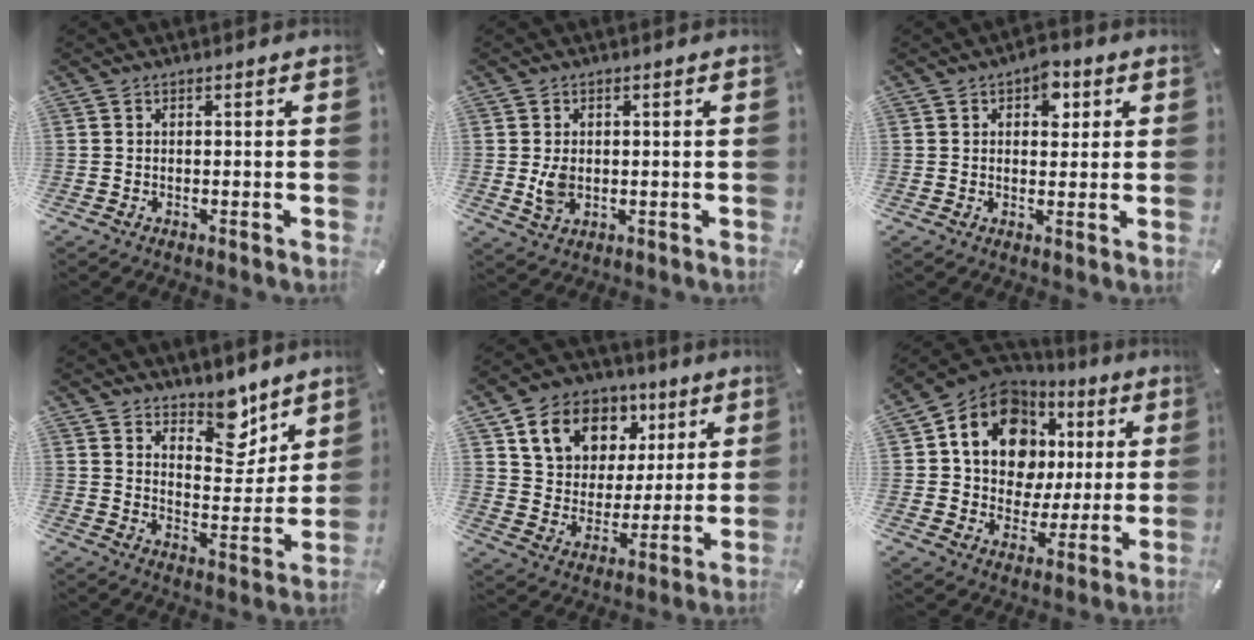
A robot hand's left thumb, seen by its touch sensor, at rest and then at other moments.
{"total": 4.6, "force": [0.1, 3.4, 3.1], "torque": [-0.064, -0.009, -0.005]}
{"total": 5.5, "force": [2.1, 3.5, 3.7], "torque": [-0.031, -0.009, 0.027]}
{"total": 12.0, "force": [10.2, 5.3, 3.5], "torque": [-0.030, -0.092, 0.186]}
{"total": 14.2, "force": [7.3, 11.2, 4.8], "torque": [-0.089, -0.028, 0.140]}
{"total": 16.3, "force": [5.5, 12.9, 8.3], "torque": [-0.156, -0.035, 0.101]}